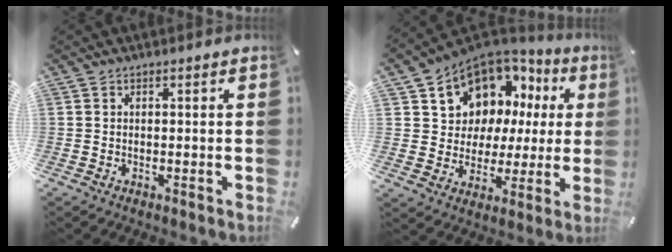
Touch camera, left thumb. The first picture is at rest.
{"total": 11.2, "force": [6.8, 8.7, 1.9], "torque": [-0.055, -0.066, 0.133]}